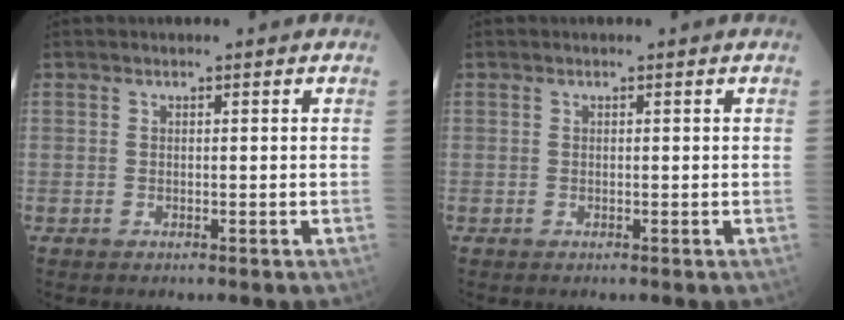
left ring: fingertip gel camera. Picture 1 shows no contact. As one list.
[{"total": 0.0}]